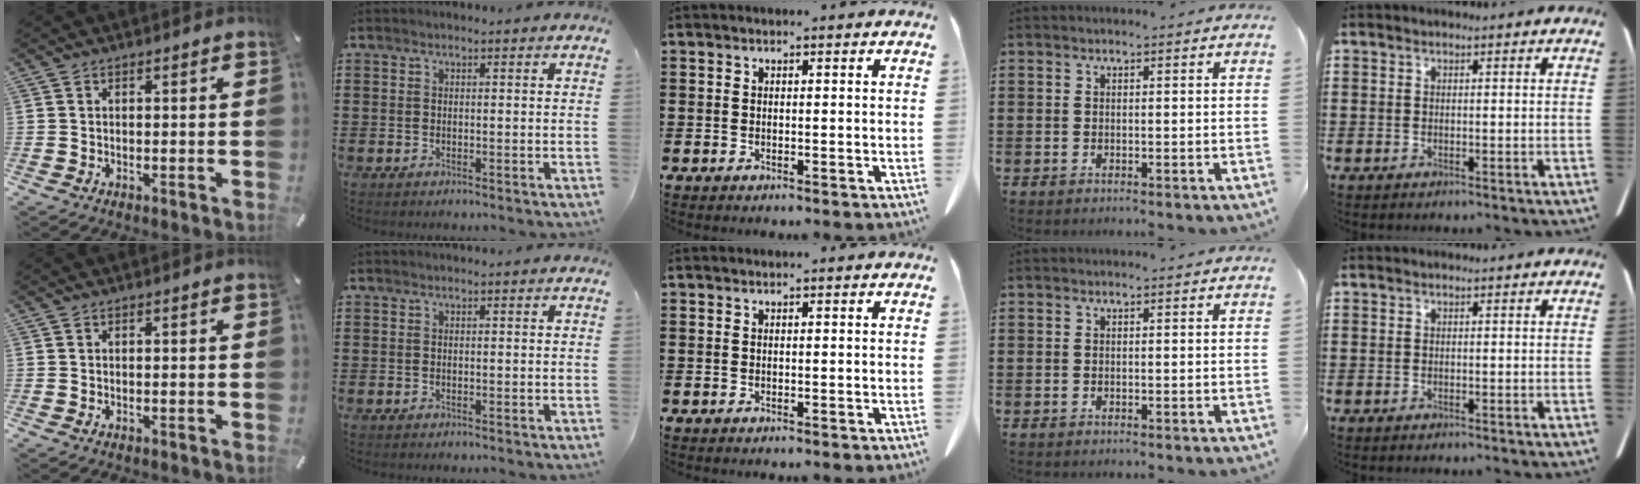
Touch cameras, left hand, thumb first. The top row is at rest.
{}